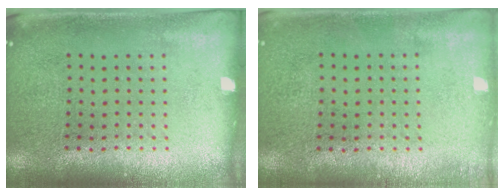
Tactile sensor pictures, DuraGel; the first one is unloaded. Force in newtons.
{"total": 0.5, "press": 0.5, "slide": 0.1}